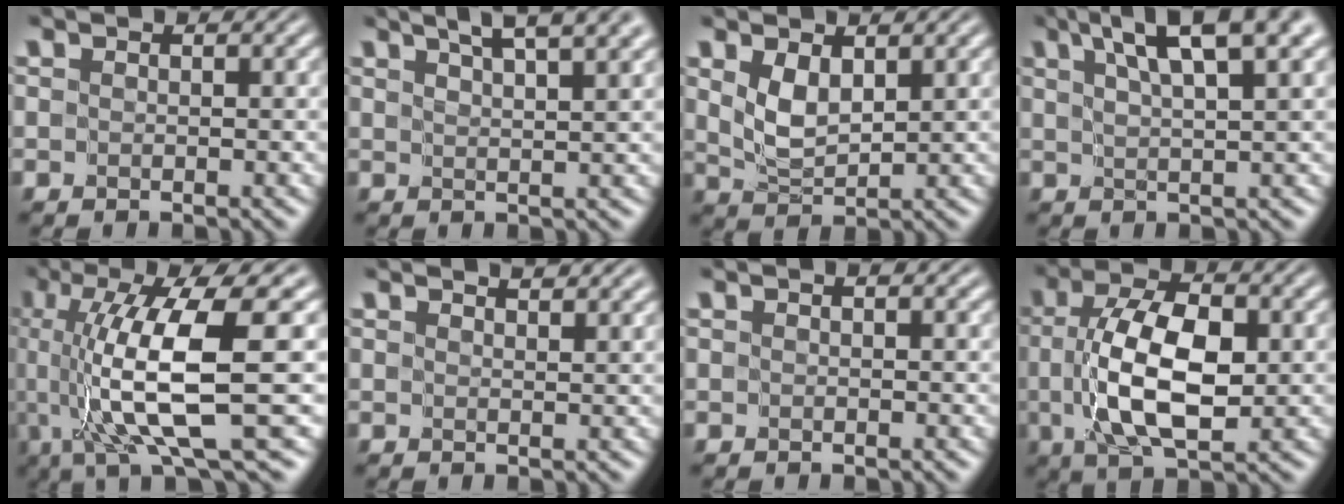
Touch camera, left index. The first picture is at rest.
{"total": 6.7, "force": [4.7, 1.8, 4.5], "torque": [-0.037, 0.033, 0.042]}
{"total": 2.2, "force": [0.8, 1.1, 1.7], "torque": [-0.044, -0.004, 0.028]}
{"total": 6.9, "force": [4.0, 1.3, 5.5], "torque": [-0.070, 0.022, 0.062]}
{"total": 10.4, "force": [-0.6, 2.0, 10.1], "torque": [-0.167, -0.002, -0.003]}
{"total": 3.0, "force": [2.6, 0.7, 1.3], "torque": [-0.002, 0.017, 0.014]}
{"total": 0.7, "force": [0.3, 0.2, 0.6], "torque": [-0.002, -0.001, 0.007]}
{"total": 8.2, "force": [-0.4, 3.7, 7.3], "torque": [-0.135, 0.004, -0.007]}